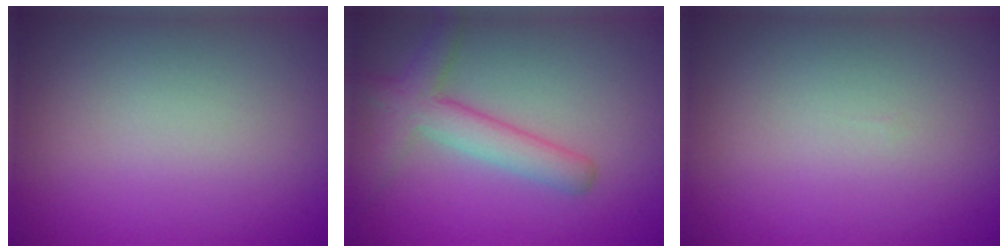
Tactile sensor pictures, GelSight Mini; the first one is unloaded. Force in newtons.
{"total": 3.8, "press": 3.8, "slide": 0.2}
{"total": 0.0}